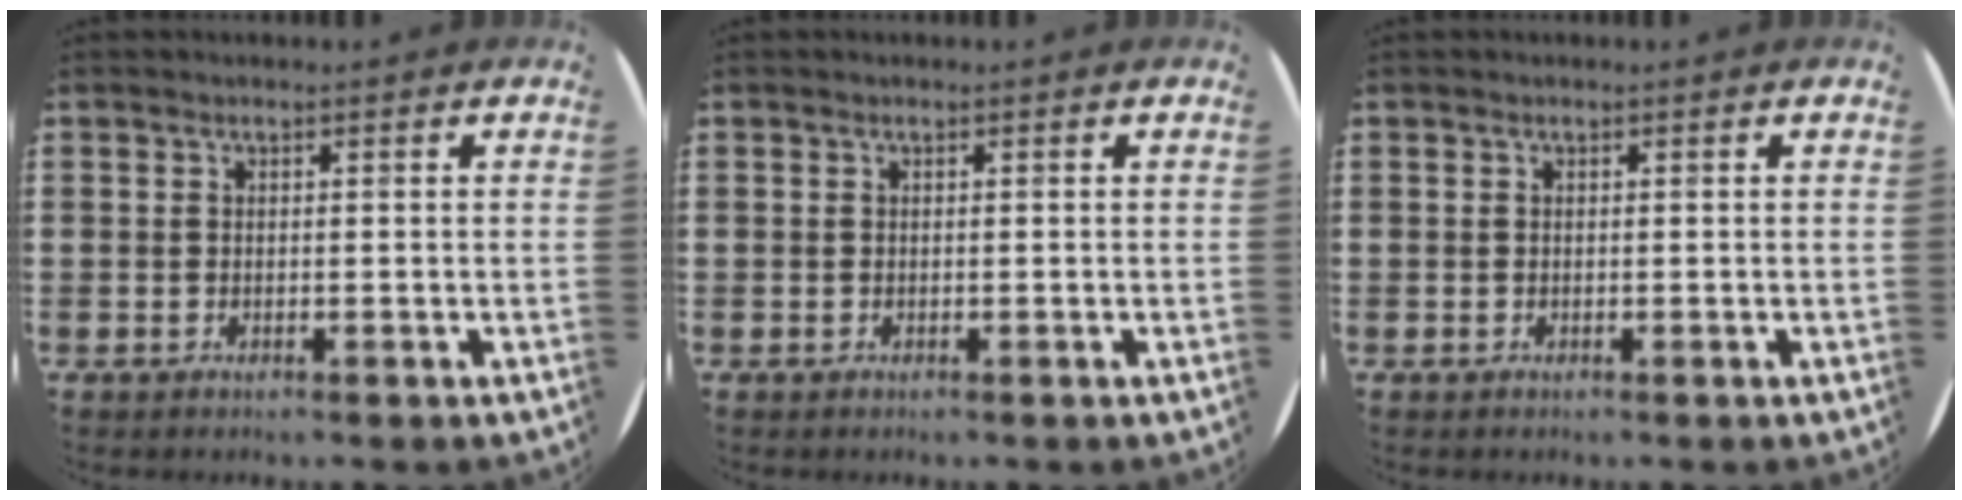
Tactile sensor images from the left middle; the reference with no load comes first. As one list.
[{"total": 0.0}, {"total": 0.0}]